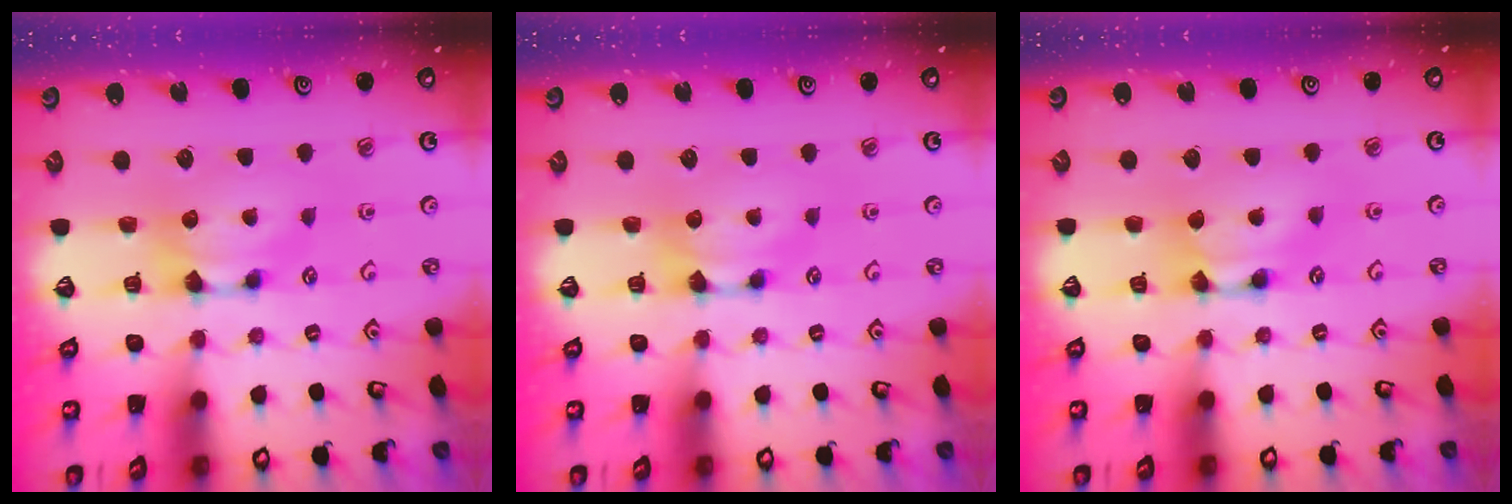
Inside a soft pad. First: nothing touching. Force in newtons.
{"total": 0.0}
{"total": 1.7, "press": 1.7, "slide": 0.1}